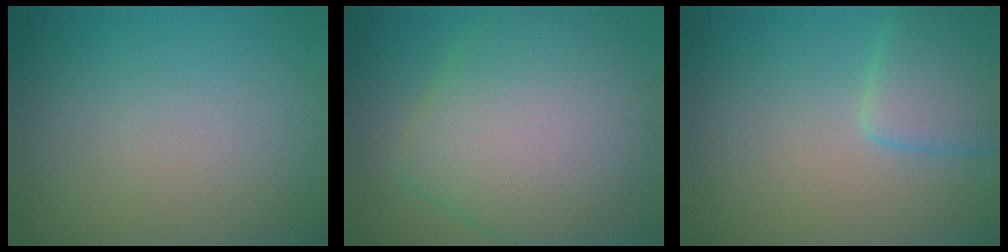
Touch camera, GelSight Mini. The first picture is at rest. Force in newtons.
{"total": 11.1, "press": 11.1, "slide": 0.5}
{"total": 3.6, "press": 3.6, "slide": 0.2}